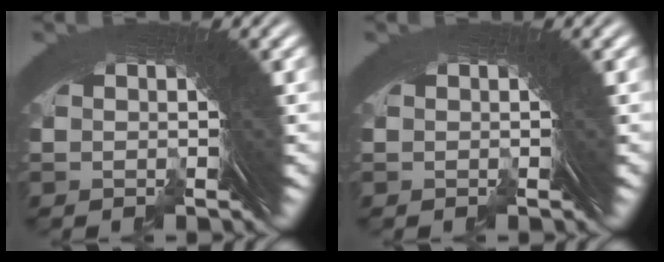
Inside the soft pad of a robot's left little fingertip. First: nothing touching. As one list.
[{"total": 0.0}]